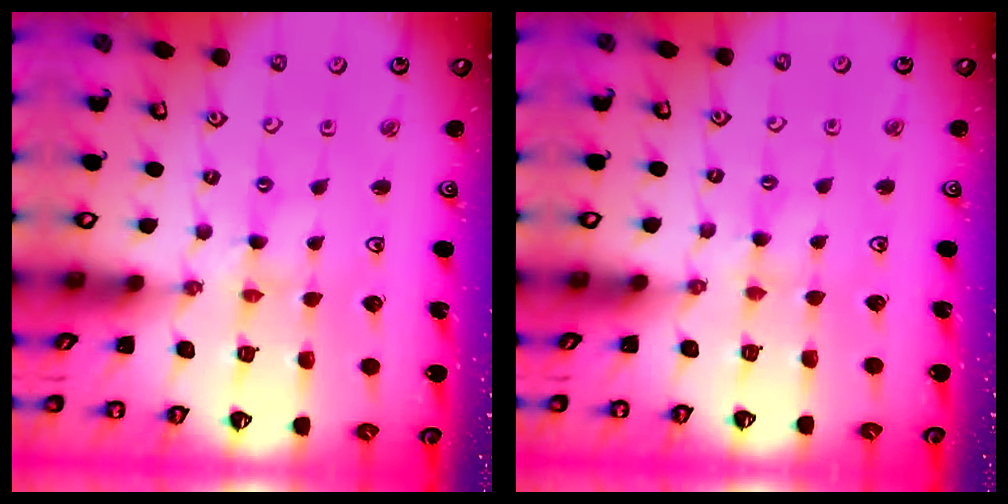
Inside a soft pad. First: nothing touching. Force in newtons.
{"total": 2.2, "press": 2.2, "slide": 0.3}